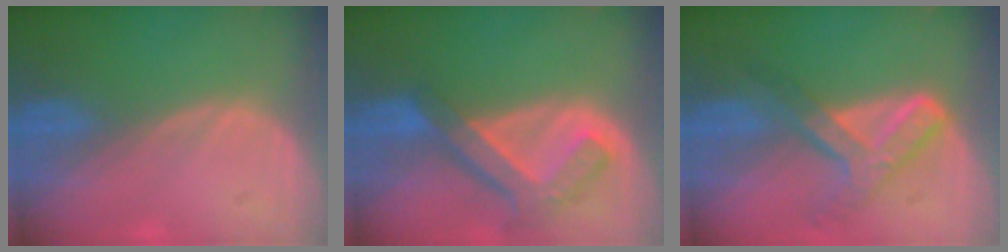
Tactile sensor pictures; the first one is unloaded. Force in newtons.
{"total": 7.6, "press": 6.6, "slide": 3.7}
{"total": 7.5, "press": 6.2, "slide": 4.2}